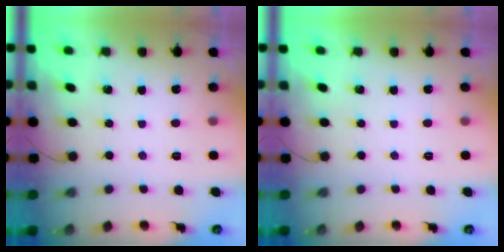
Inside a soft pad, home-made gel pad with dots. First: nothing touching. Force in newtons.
{"total": 0.0}